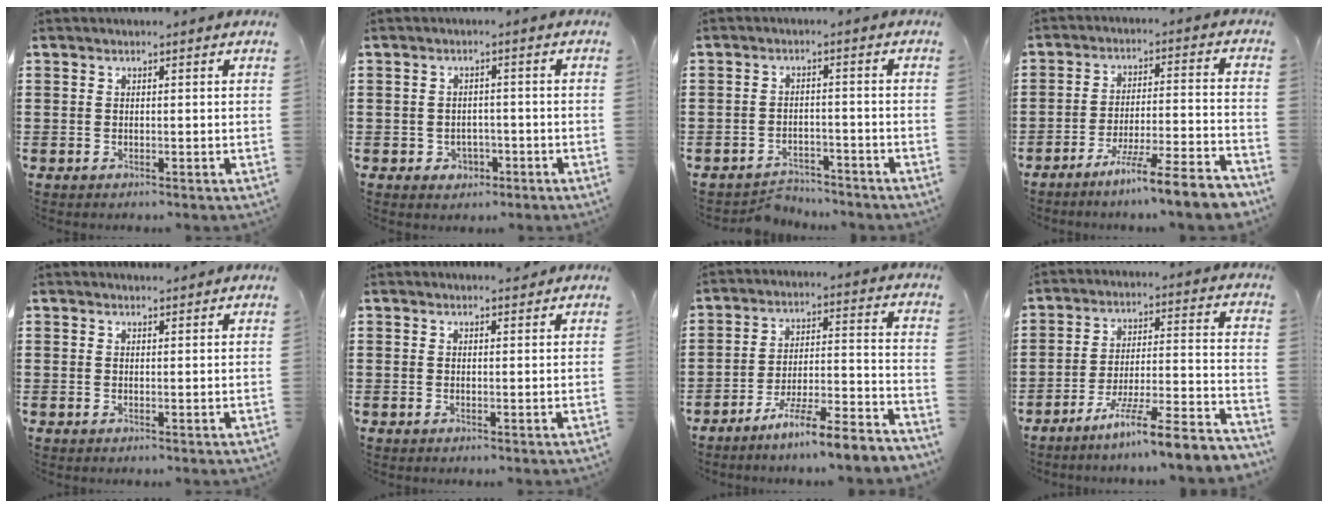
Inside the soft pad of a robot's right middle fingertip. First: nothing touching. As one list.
[{"total": 1.9, "force": [-1.0, 1.6, 0.5], "torque": [-0.016, 0.003, -0.025]}, {"total": 3.1, "force": [-3.0, 0.7, 0.1], "torque": [-0.009, 0.001, -0.066]}, {"total": 8.3, "force": [-7.1, -0.8, 4.2], "torque": [-0.066, -0.004, -0.136]}, {"total": 0.8, "force": [0.8, 0.1, 0.0], "torque": [0.005, -0.004, 0.014]}, {"total": 0.8, "force": [0.7, 0.3, 0.1], "torque": [0.004, -0.002, 0.012]}, {"total": 7.5, "force": [-6.7, -0.5, 3.2], "torque": [-0.059, -0.002, -0.131]}, {"total": 8.6, "force": [-7.3, -0.6, 4.4], "torque": [-0.078, -0.006, -0.144]}]